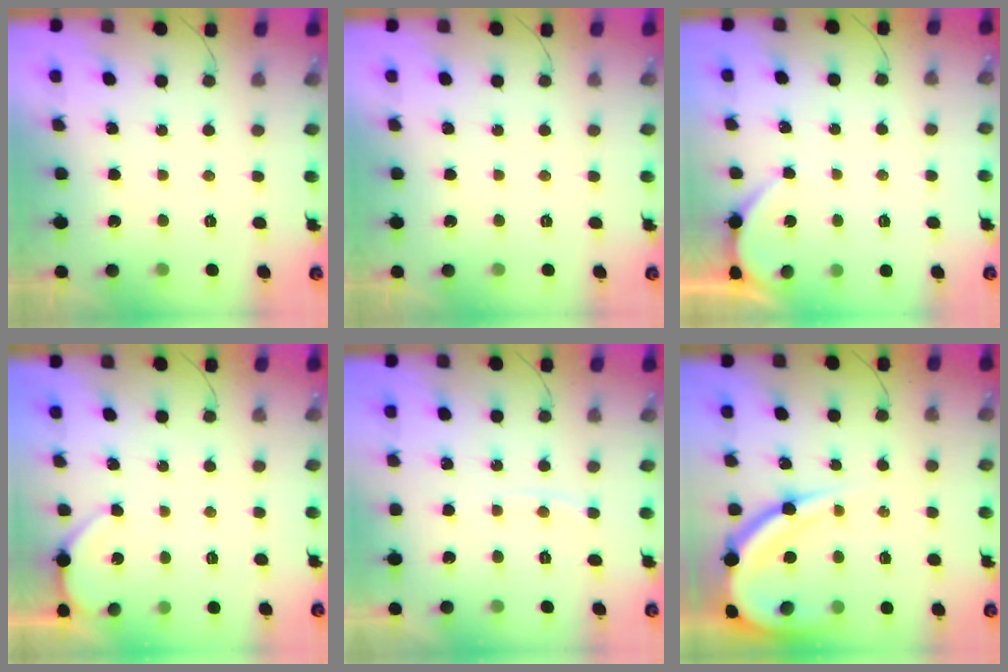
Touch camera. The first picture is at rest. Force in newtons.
{"total": 0.0}
{"total": 2.9, "press": 2.9, "slide": 0.4}
{"total": 2.3, "press": 2.2, "slide": 0.4}
{"total": 3.6, "press": 3.5, "slide": 0.5}
{"total": 12.8, "press": 12.8, "slide": 1.2}